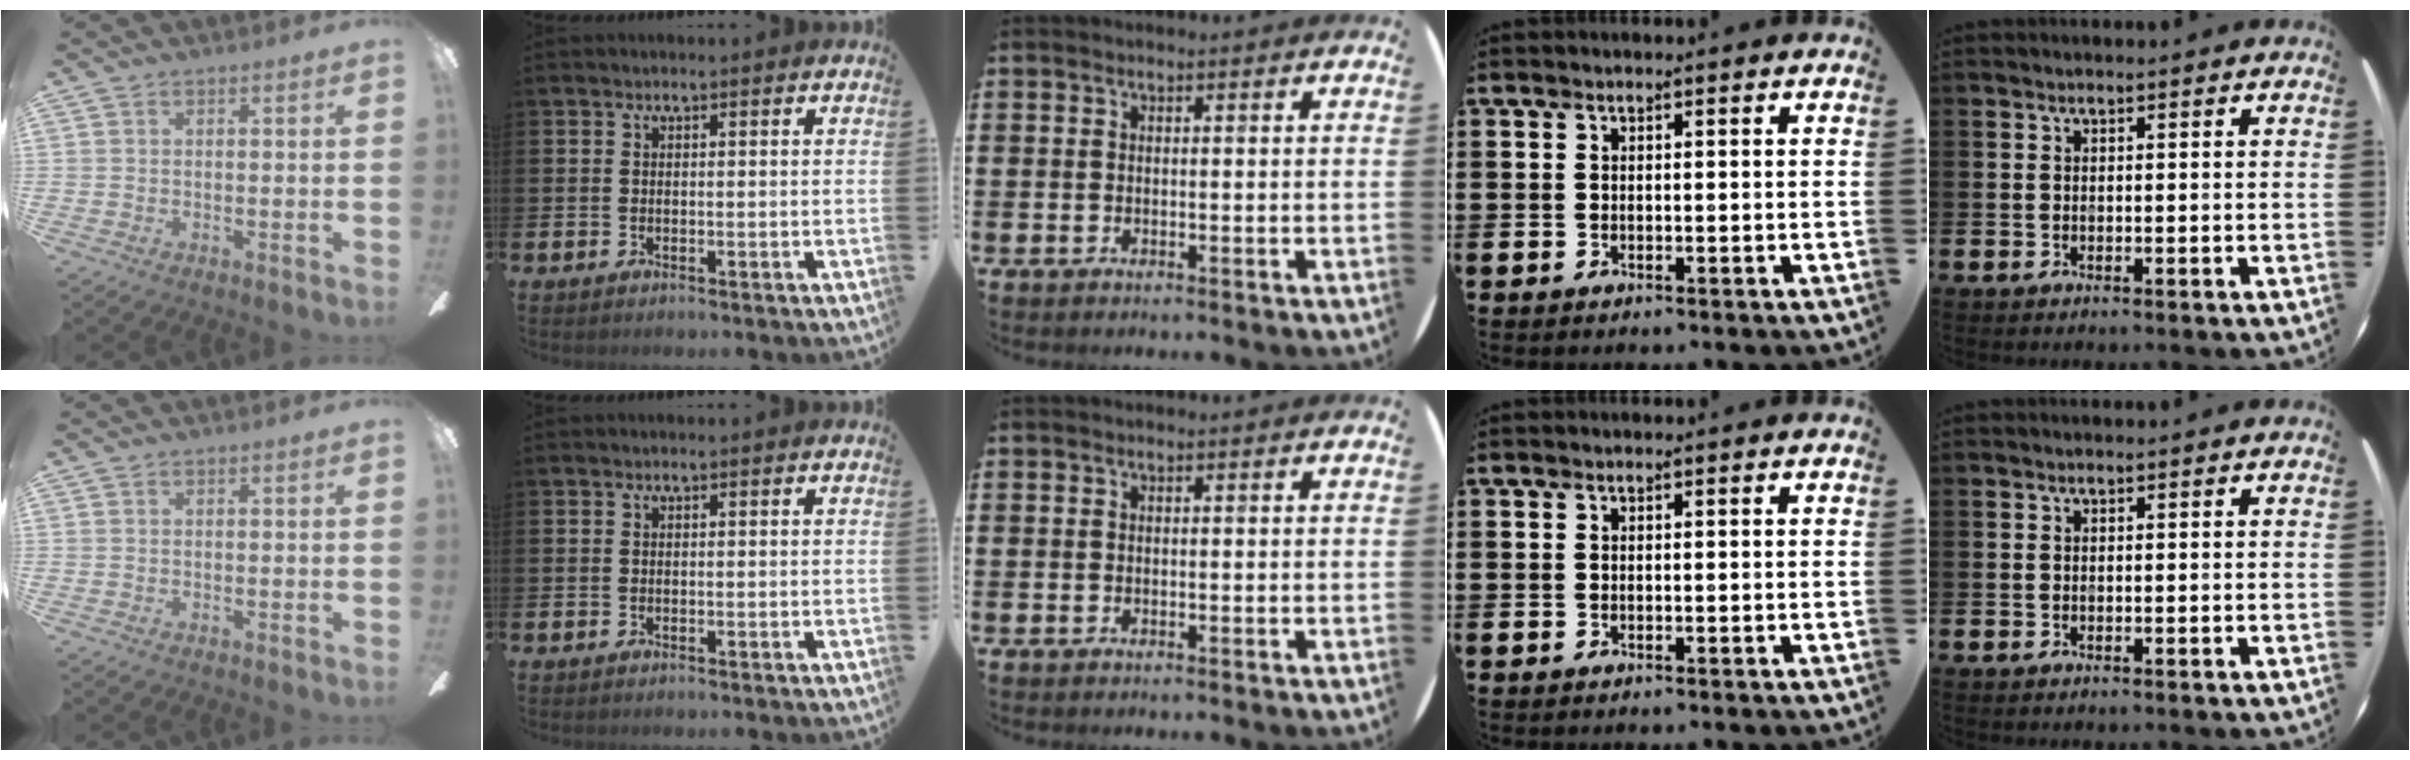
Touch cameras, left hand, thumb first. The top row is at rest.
{}